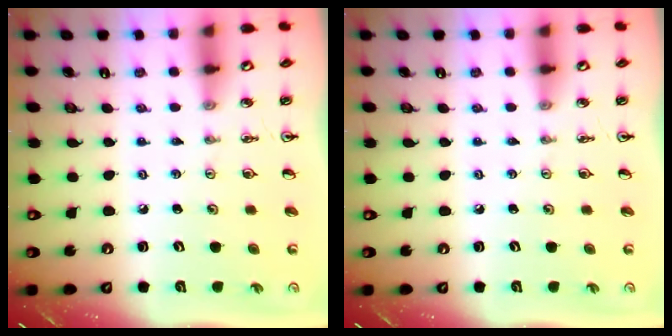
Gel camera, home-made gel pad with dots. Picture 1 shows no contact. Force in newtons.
{"total": 0.0}